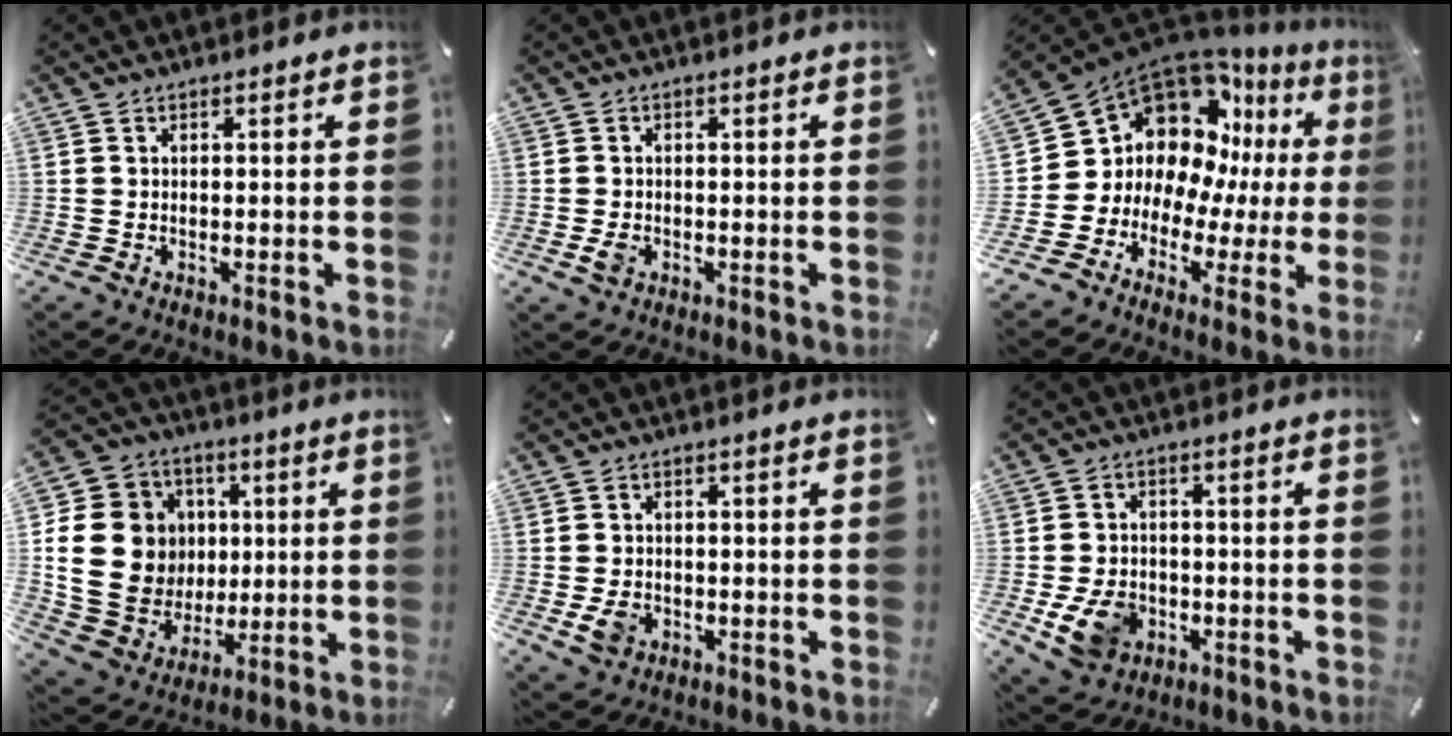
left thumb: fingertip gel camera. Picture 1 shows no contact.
{"total": 2.4, "force": [-0.6, 1.8, 1.4], "torque": [-0.032, 0.000, -0.013]}
{"total": 13.5, "force": [6.6, 10.3, 5.6], "torque": [-0.115, -0.087, 0.128]}
{"total": 19.4, "force": [2.0, 17.4, 8.2], "torque": [-0.162, -0.001, 0.056]}
{"total": 4.1, "force": [-0.9, 3.4, 2.2], "torque": [-0.040, -0.002, -0.018]}
{"total": 9.1, "force": [-2.5, 7.3, 4.7], "torque": [-0.100, 0.010, -0.045]}